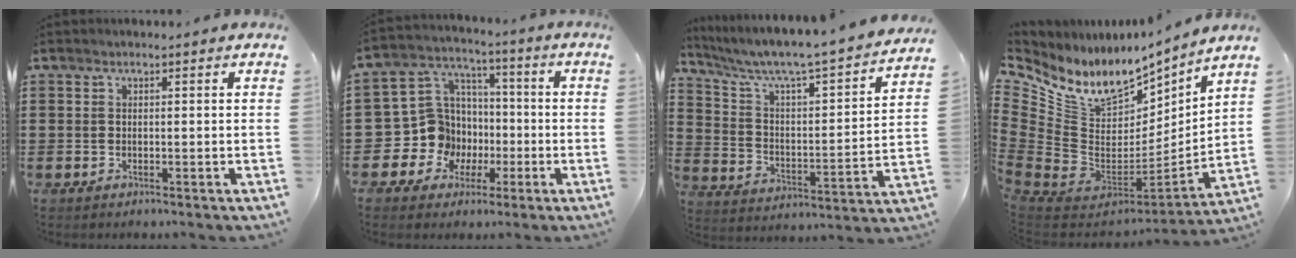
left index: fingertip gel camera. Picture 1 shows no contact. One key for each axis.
{"total": 9.9, "fx": -2.1, "fy": 9.5, "fz": 1.9, "tx": -0.099, "ty": 0.005, "tz": -0.034}
{"total": 5.0, "fx": 4.3, "fy": 0.3, "fz": 2.5, "tx": -0.073, "ty": -0.046, "tz": 0.063}
{"total": 11.8, "fx": 6.8, "fy": 7.4, "fz": 6.3, "tx": -0.162, "ty": -0.062, "tz": 0.118}